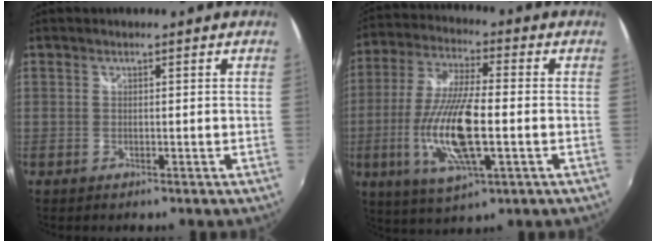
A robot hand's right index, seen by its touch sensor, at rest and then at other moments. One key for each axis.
{"total": 16.3, "fx": -3.6, "fy": 4.4, "fz": 15.2, "tx": -0.314, "ty": -0.016, "tz": -0.067}